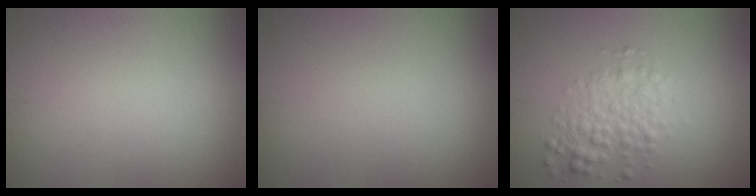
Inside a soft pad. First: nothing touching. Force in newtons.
{"total": 0.0}
{"total": 3.2, "press": 3.2, "slide": 0.0}